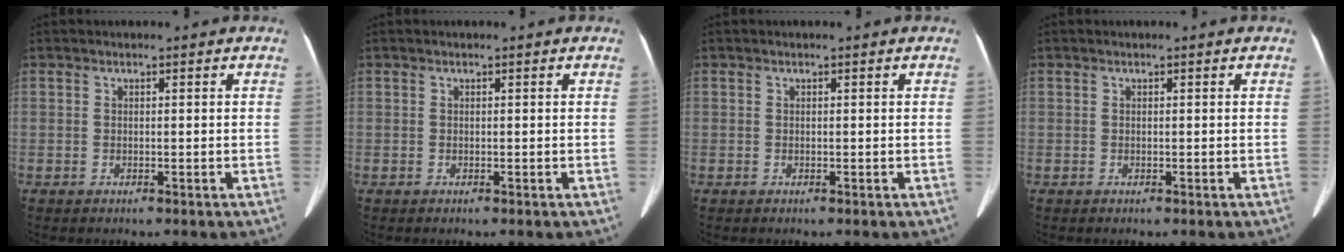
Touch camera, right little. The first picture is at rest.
{"total": 0.0}
{"total": 0.0}
{"total": 0.0}